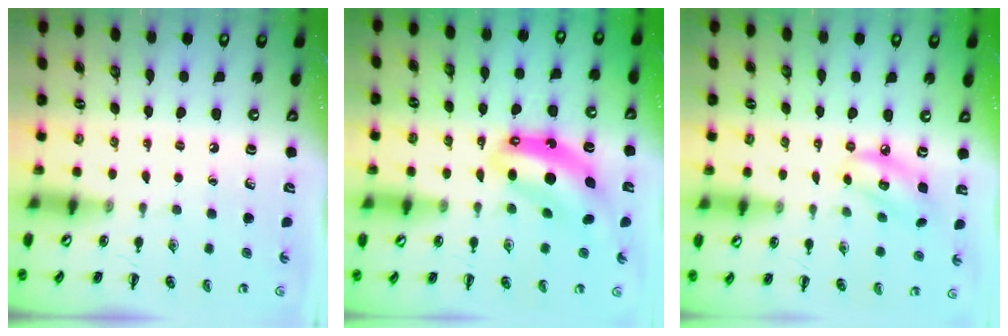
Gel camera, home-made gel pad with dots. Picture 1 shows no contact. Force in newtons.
{"total": 10.6, "press": 10.2, "slide": 2.9}
{"total": 6.8, "press": 6.7, "slide": 1.3}